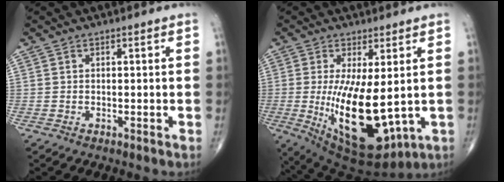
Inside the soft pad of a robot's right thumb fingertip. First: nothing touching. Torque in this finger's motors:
{"motor_torque": [0.69, 1.10, 1.38, 0.92, 0.59]}